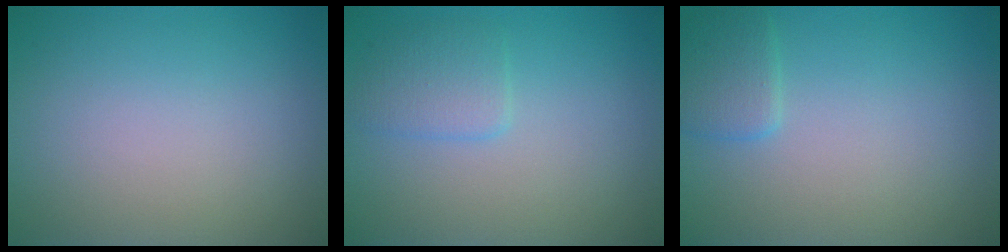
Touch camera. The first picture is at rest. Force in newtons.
{"total": 2.0, "press": 2.0, "slide": 0.1}
{"total": 1.8, "press": 1.8, "slide": 0.1}